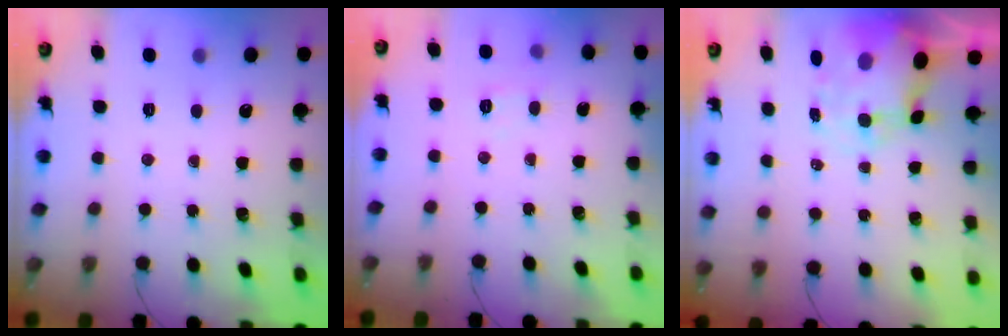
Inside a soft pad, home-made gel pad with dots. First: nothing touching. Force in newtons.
{"total": 4.3, "press": 4.0, "slide": 1.5}
{"total": 9.0, "press": 8.4, "slide": 3.0}